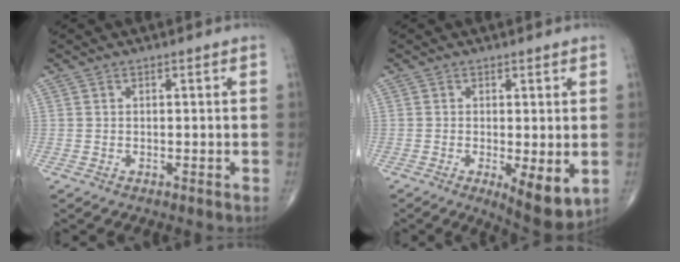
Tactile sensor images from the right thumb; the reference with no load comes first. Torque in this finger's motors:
{"motor_torque": [0.89, 1.06, 0.13, -0.25, 0.20]}